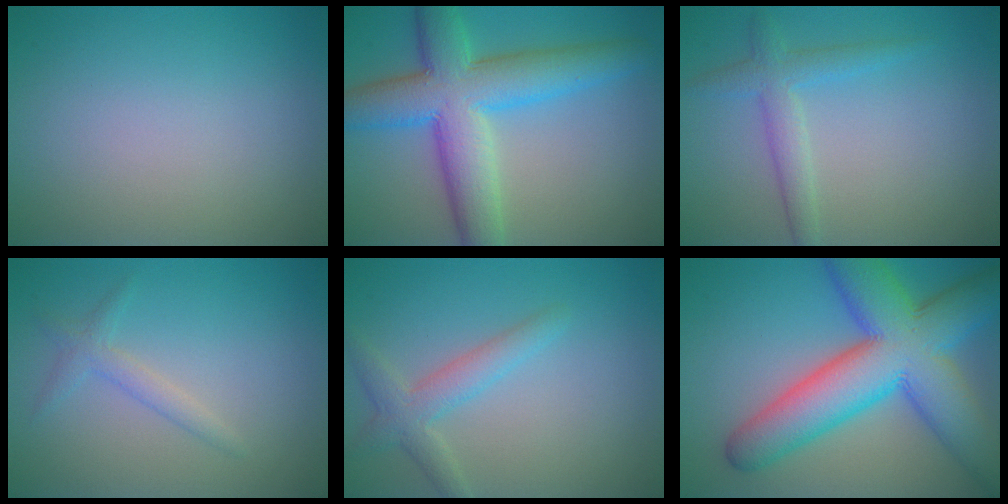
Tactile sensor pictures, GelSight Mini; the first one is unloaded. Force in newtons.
{"total": 9.4, "press": 9.4, "slide": 0.1}
{"total": 2.8, "press": 2.8, "slide": 0.1}
{"total": 1.6, "press": 1.6, "slide": 0.0}
{"total": 2.9, "press": 2.9, "slide": 0.1}
{"total": 12.7, "press": 12.7, "slide": 0.2}